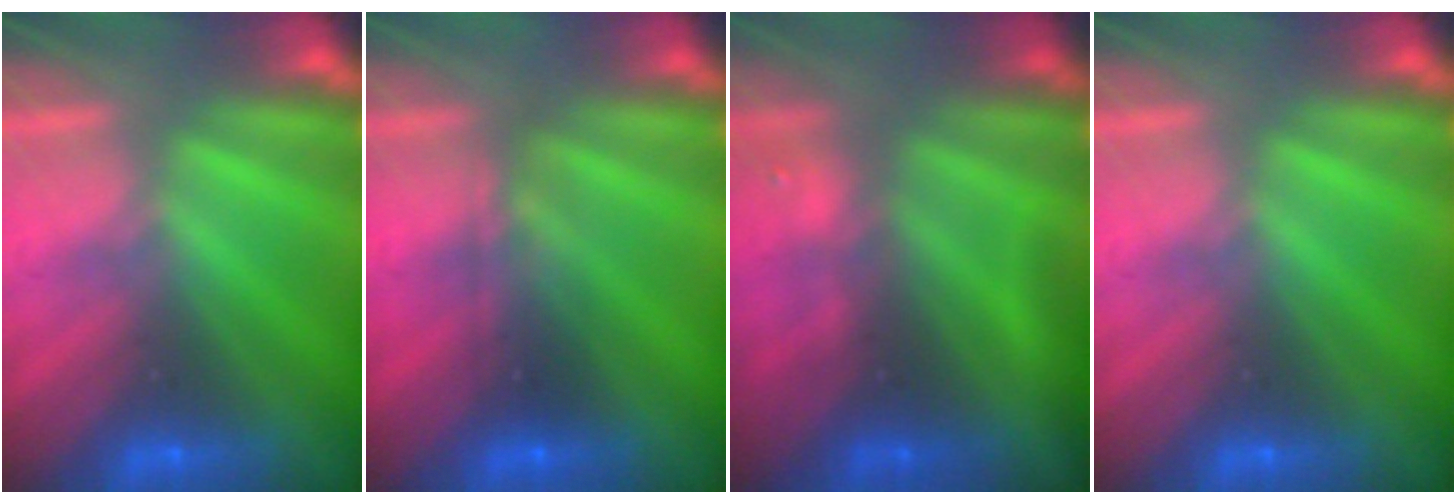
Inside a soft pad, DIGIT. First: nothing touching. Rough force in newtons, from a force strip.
{"total": 2.3}
{"total": 7.7}
{"total": 0.0}